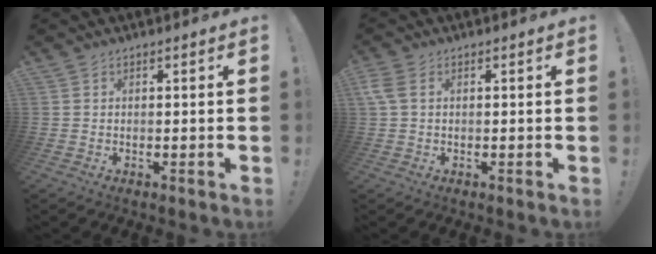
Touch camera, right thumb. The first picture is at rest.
{"total": 3.8, "force": [1.0, 2.3, 2.8], "torque": [-0.076, 0.005, 0.019]}